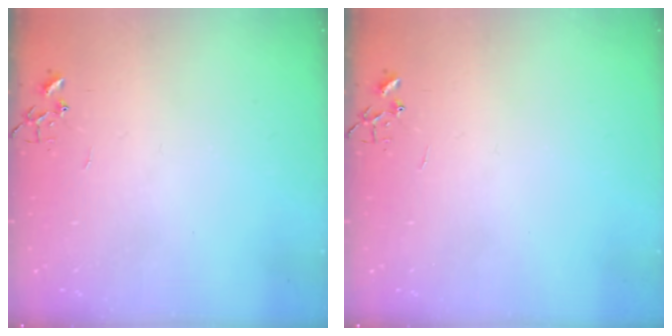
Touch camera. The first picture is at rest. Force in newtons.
{"total": 0.0}